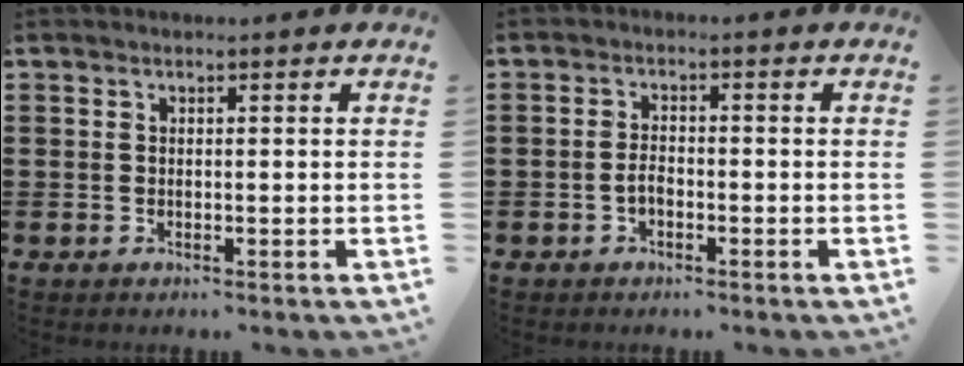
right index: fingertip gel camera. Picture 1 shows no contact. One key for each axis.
{"total": 2.1, "fx": -0.9, "fy": 1.0, "fz": 1.6, "tx": -0.039, "ty": 0.000, "tz": -0.019}